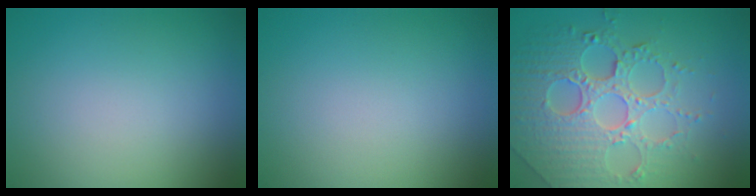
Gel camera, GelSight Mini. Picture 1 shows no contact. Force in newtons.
{"total": 0.0}
{"total": 8.2, "press": 6.0, "slide": 5.5}